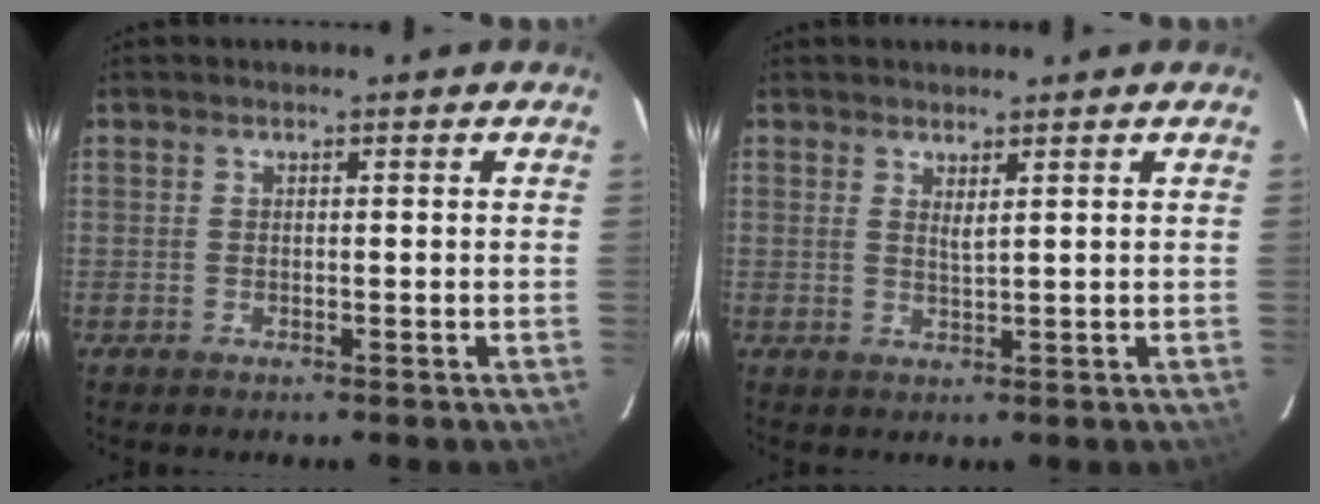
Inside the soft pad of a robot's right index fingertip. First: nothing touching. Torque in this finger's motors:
{"motor_torque": [-0.10, 0.11, -0.02, 0.00]}